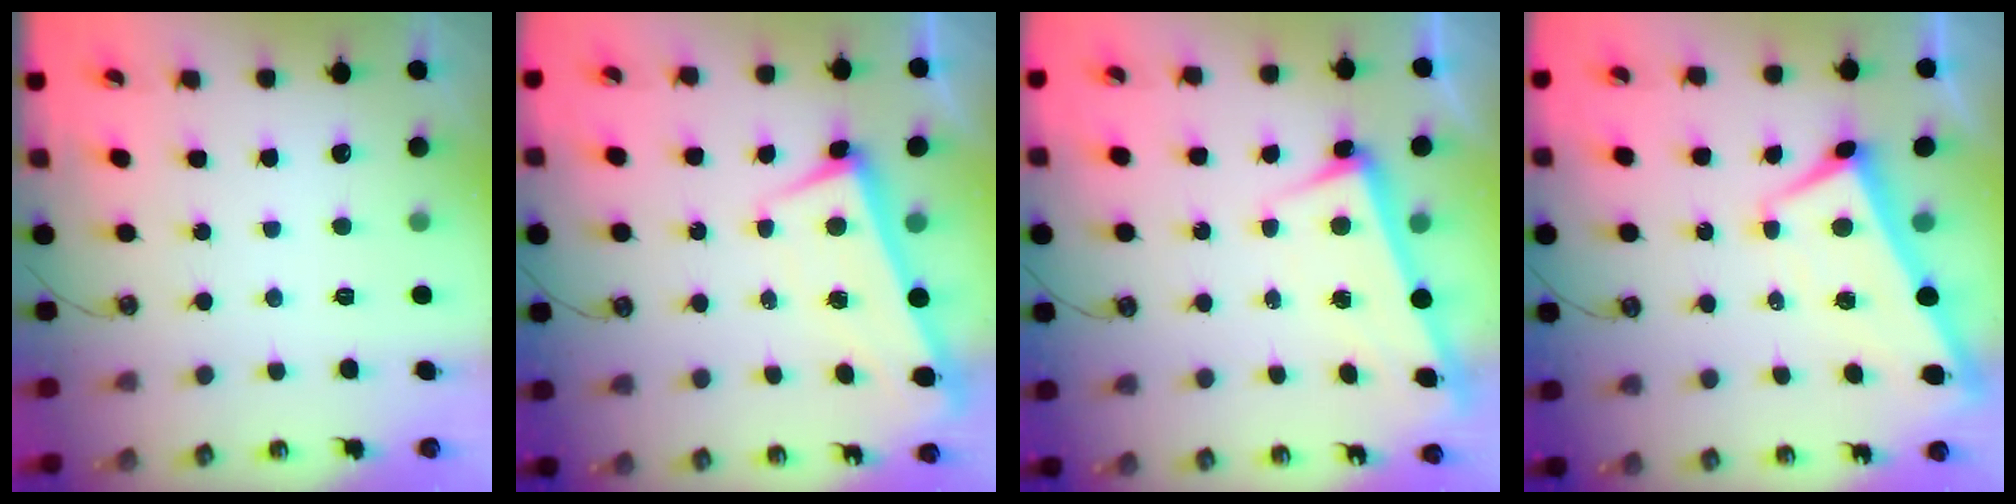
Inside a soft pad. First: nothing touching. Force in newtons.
{"total": 1.5, "press": 0.5, "slide": 1.4}
{"total": 2.5, "press": 2.3, "slide": 1.0}
{"total": 4.7, "press": 4.6, "slide": 0.8}